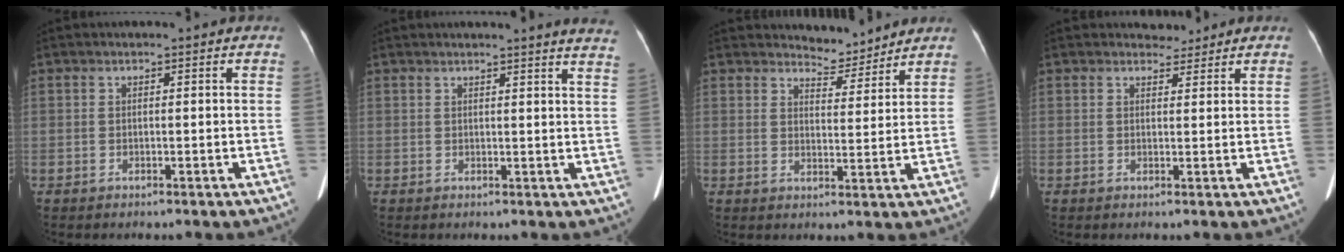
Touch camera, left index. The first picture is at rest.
{"total": 8.5, "force": [8.0, -0.7, 2.6], "torque": [-0.026, -0.050, 0.060]}
{"total": 4.7, "force": [4.6, 0.9, -0.3], "torque": [-0.002, -0.006, 0.065]}
{"total": 2.0, "force": [1.8, 0.8, -0.2], "torque": [0.004, -0.003, 0.026]}